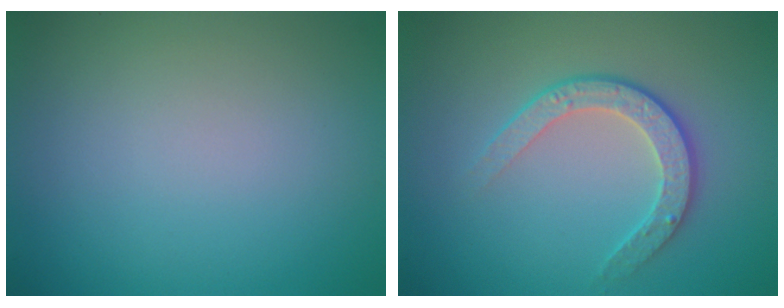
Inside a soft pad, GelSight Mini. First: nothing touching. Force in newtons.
{"total": 3.3, "press": 2.8, "slide": 1.7}